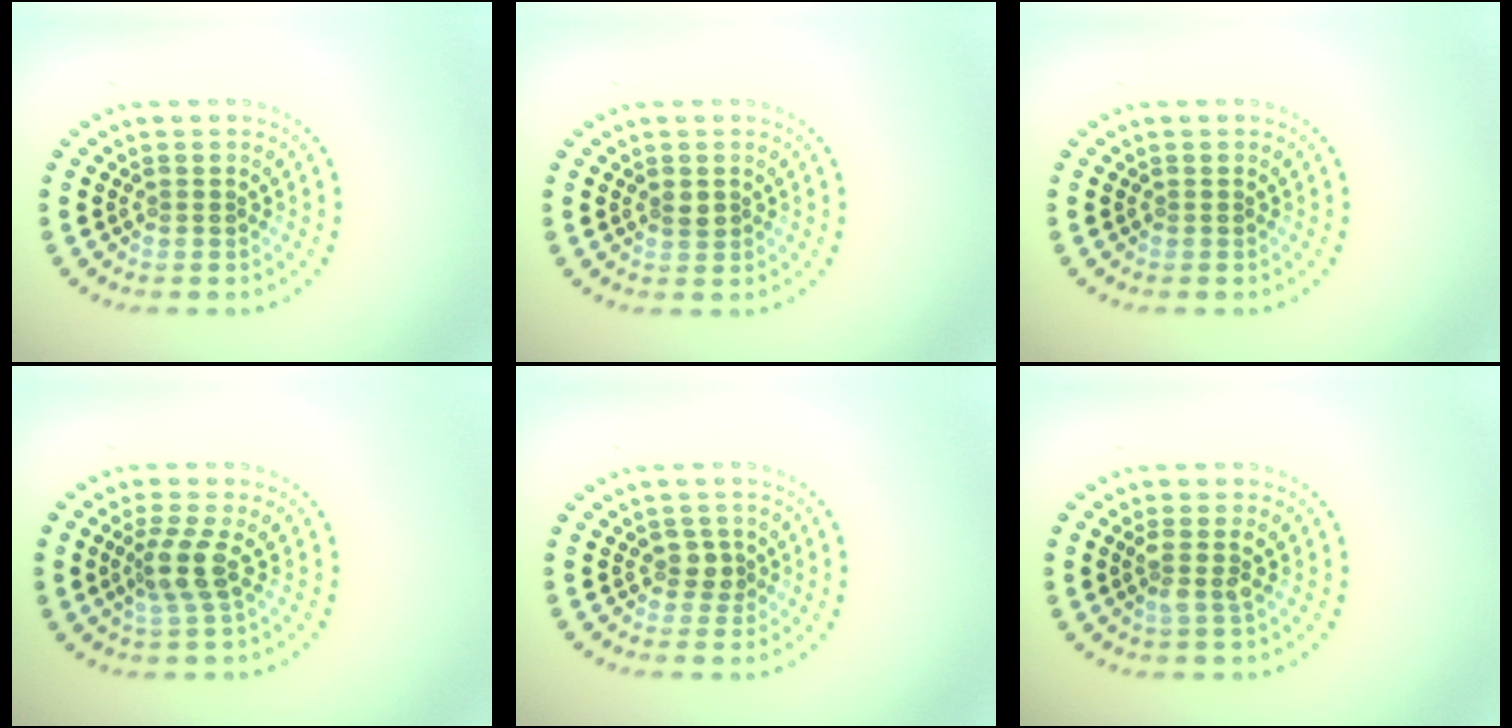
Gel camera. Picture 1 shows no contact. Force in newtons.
{"total": 1.0, "press": 1.0, "slide": 0.2}
{"total": 0.0}
{"total": 2.7, "press": 2.1, "slide": 1.7}
{"total": 1.6, "press": 1.4, "slide": 0.8}
{"total": 1.8, "press": 1.5, "slide": 1.0}